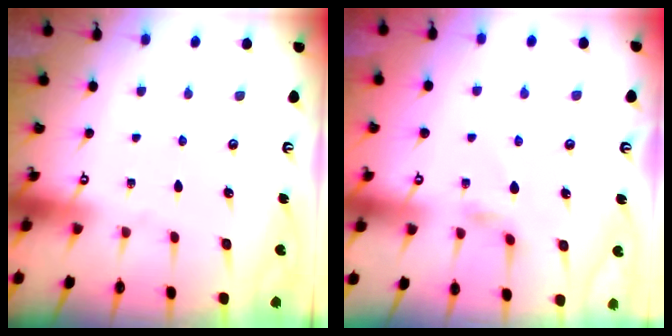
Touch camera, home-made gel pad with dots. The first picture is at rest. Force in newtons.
{"total": 1.9, "press": 1.9, "slide": 0.3}